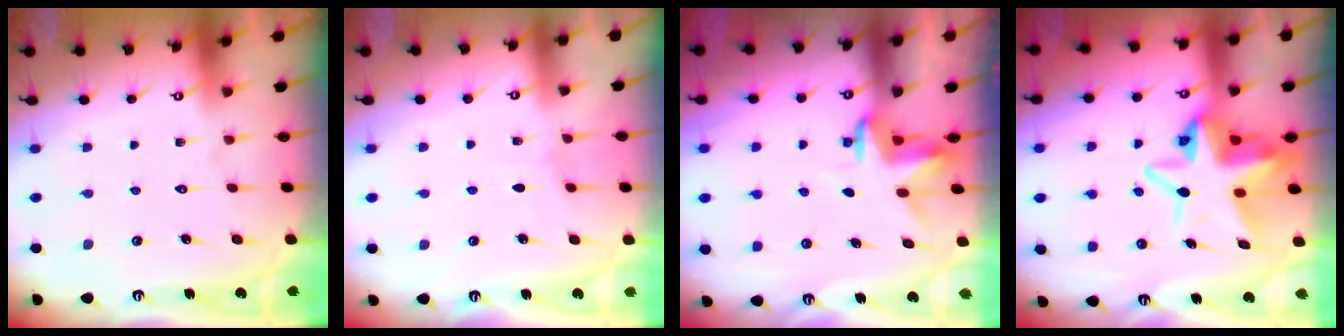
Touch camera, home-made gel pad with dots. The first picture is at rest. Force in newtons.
{"total": 2.3, "press": 2.3, "slide": 0.3}
{"total": 3.7, "press": 3.7, "slide": 0.2}
{"total": 11.5, "press": 11.3, "slide": 2.0}